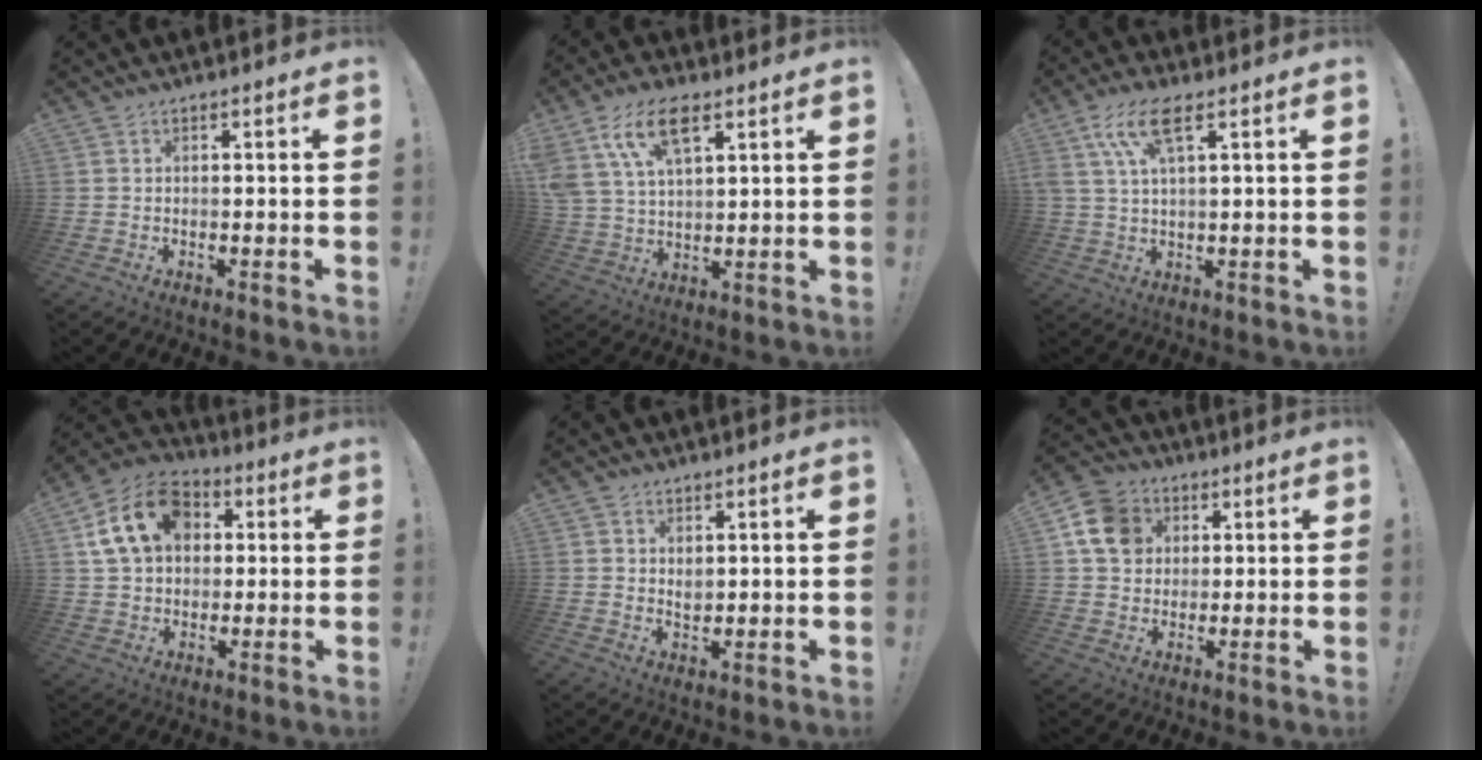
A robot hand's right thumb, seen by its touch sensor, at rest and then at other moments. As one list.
[{"total": 12.7, "force": [6.9, 6.3, 8.7], "torque": [-0.175, -0.012, 0.130]}, {"total": 9.1, "force": [4.4, 2.5, 7.6], "torque": [-0.152, -0.002, 0.086]}, {"total": 16.7, "force": [5.0, 12.2, 10.2], "torque": [-0.158, -0.001, 0.098]}, {"total": 3.1, "force": [1.6, 2.4, 1.4], "torque": [-0.013, -0.009, 0.026]}, {"total": 12.6, "force": [3.9, 10.8, 5.3], "torque": [-0.063, -0.007, 0.079]}]